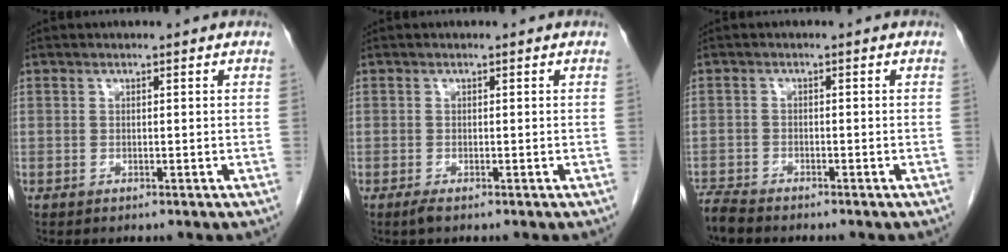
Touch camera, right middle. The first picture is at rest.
{"total": 0.9, "force": [-0.6, 0.0, 0.6], "torque": [-0.016, -0.004, -0.012]}
{"total": 3.3, "force": [-3.2, 0.3, 0.9], "torque": [-0.018, -0.015, -0.060]}